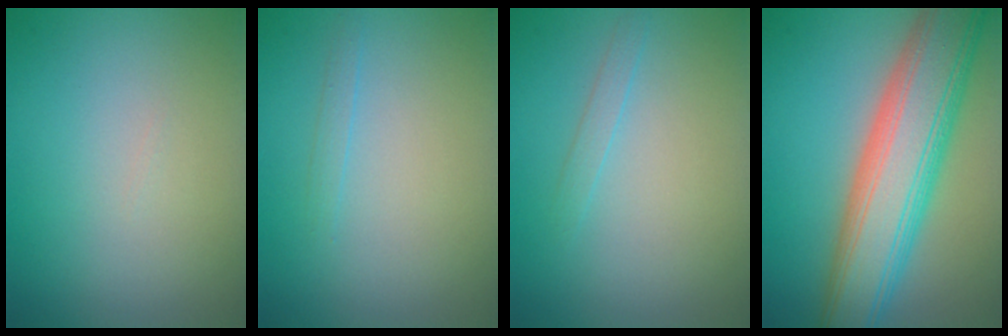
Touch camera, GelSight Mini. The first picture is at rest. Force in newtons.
{"total": 0.7, "press": 0.7, "slide": 0.0}
{"total": 0.9, "press": 0.9, "slide": 0.1}
{"total": 10.6, "press": 10.6, "slide": 0.5}